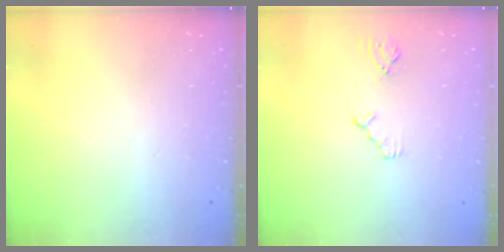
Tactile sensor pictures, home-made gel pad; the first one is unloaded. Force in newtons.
{"total": 2.3, "press": 2.3, "slide": 0.4}